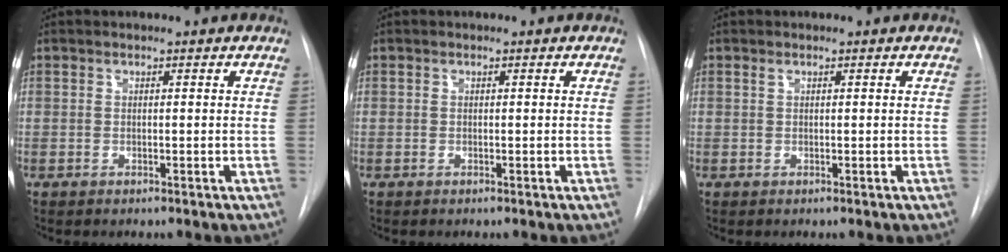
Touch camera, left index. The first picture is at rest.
{"total": 0.0}
{"total": 0.0}